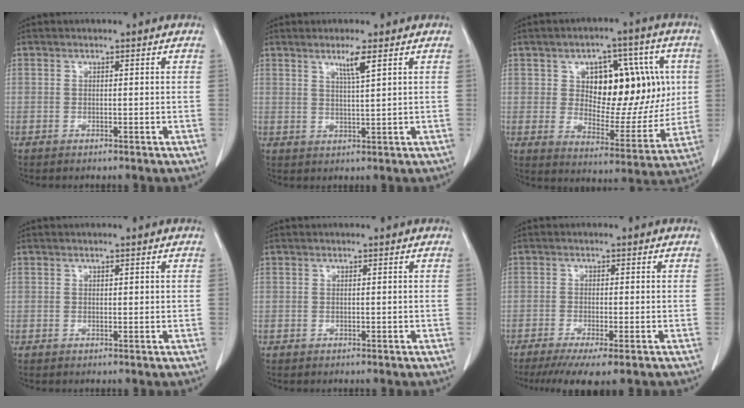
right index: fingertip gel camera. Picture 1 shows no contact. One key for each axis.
{"total": 3.3, "fx": 1.8, "fy": -0.5, "fz": 2.7, "tx": -0.052, "ty": -0.005, "tz": 0.037}
{"total": 17.0, "fx": 3.7, "fy": 9.0, "fz": 14.0, "tx": -0.196, "ty": 0.025, "tz": 0.066}
{"total": 0.6, "fx": 0.2, "fy": 0.4, "fz": 0.4, "tx": -0.002, "ty": 0.001, "tz": 0.003}
{"total": 0.0}
{"total": 7.2, "fx": -5.1, "fy": 0.5, "fz": 5.0, "tx": -0.075, "ty": -0.017, "tz": -0.079}